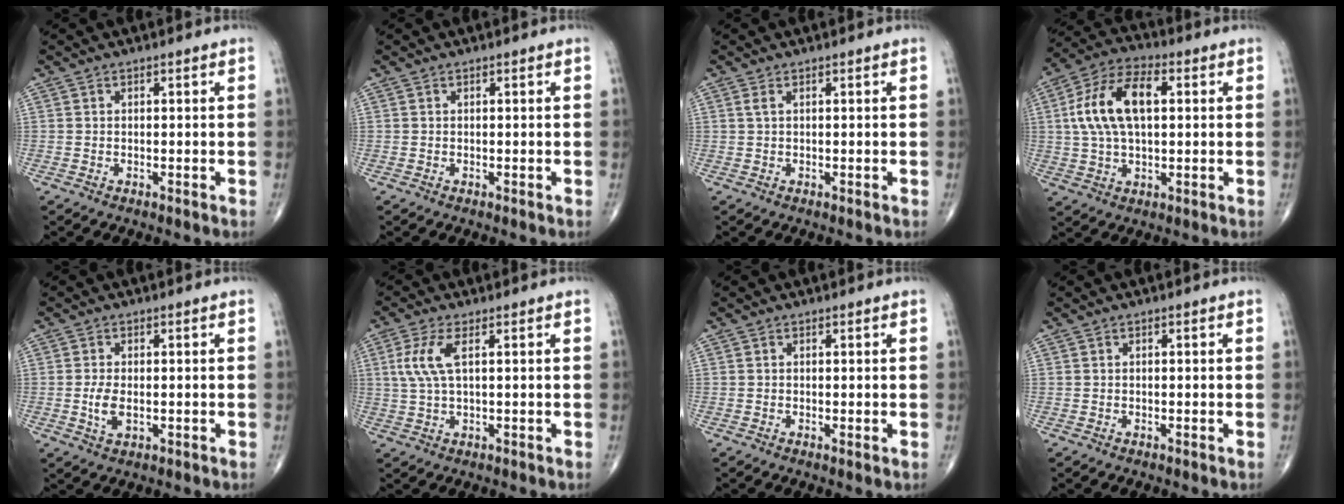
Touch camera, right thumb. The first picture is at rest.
{"total": 0.0}
{"total": 0.8, "force": [0.3, 0.1, 0.7], "torque": [-0.023, 0.006, 0.006]}
{"total": 14.1, "force": [2.4, 7.3, 11.8], "torque": [-0.231, 0.022, 0.041]}
{"total": 3.8, "force": [-0.5, 1.9, 3.3], "torque": [-0.069, -0.007, -0.008]}
{"total": 5.7, "force": [1.5, 1.8, 5.2], "torque": [-0.141, 0.006, 0.034]}
{"total": 0.5, "force": [0.0, 0.0, 0.5], "torque": [-0.013, -0.004, -0.001]}
{"total": 0.0}